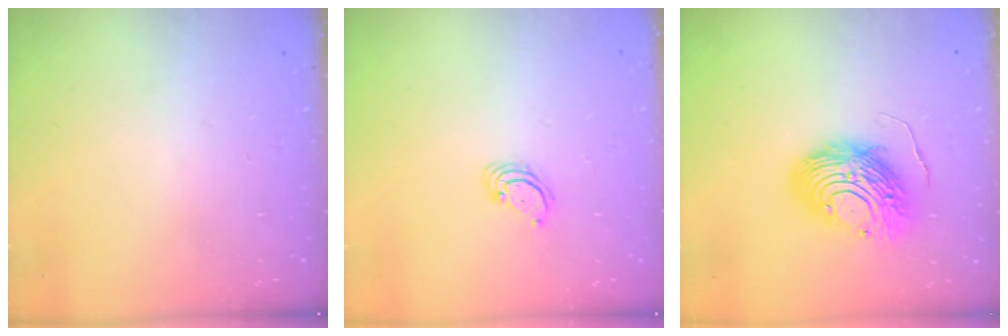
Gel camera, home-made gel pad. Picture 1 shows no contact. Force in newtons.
{"total": 3.5, "press": 3.5, "slide": 0.3}
{"total": 12.2, "press": 12.2, "slide": 1.2}